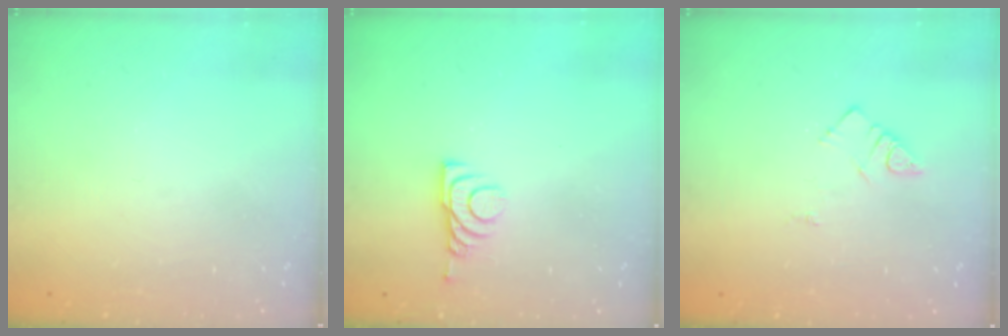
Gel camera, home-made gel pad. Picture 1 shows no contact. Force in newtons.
{"total": 6.0, "press": 5.9, "slide": 0.8}
{"total": 4.3, "press": 4.2, "slide": 0.7}